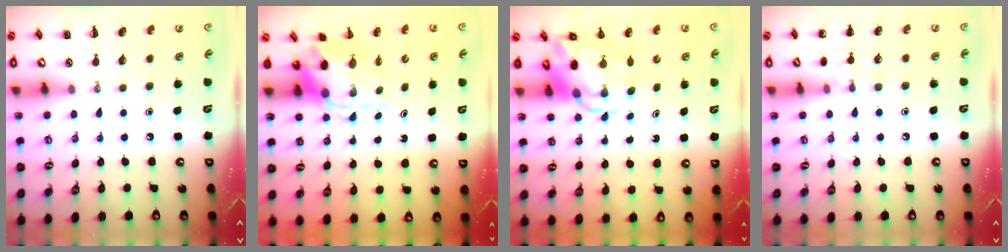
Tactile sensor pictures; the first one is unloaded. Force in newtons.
{"total": 6.5, "press": 6.5, "slide": 1.0}
{"total": 7.7, "press": 7.4, "slide": 2.2}
{"total": 6.3, "press": 6.0, "slide": 2.1}